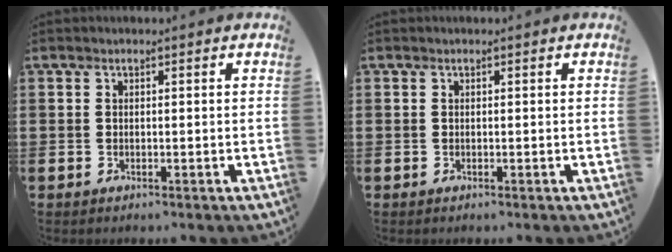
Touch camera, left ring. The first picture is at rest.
{"total": 0.0}